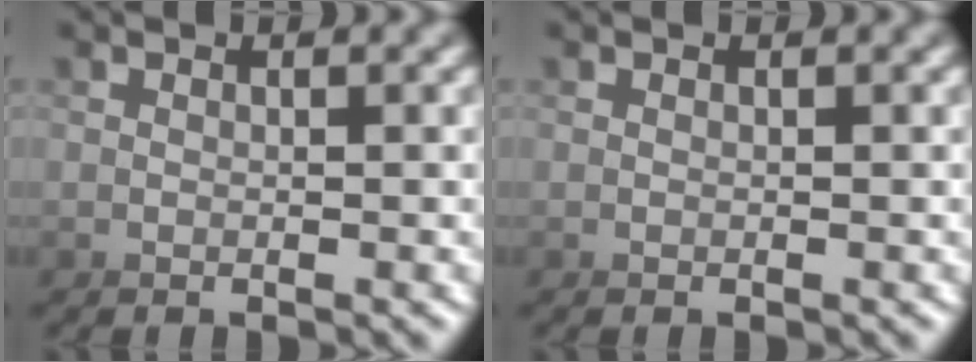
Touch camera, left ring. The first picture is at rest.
{"total": 0.0}